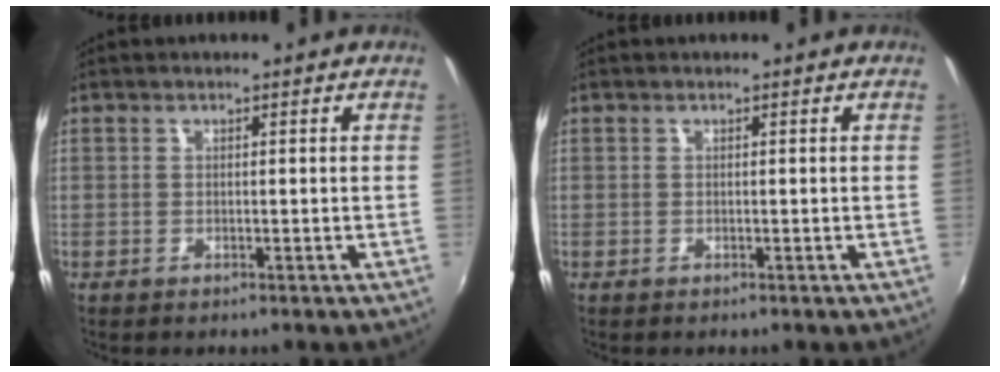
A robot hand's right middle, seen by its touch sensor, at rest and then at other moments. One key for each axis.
{"total": 0.0}